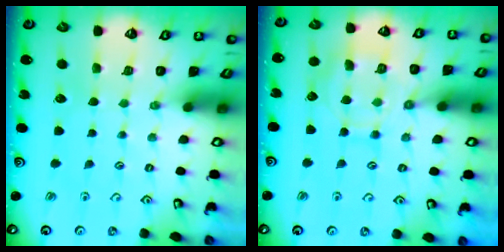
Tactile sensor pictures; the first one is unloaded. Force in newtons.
{"total": 11.2, "press": 11.1, "slide": 1.0}